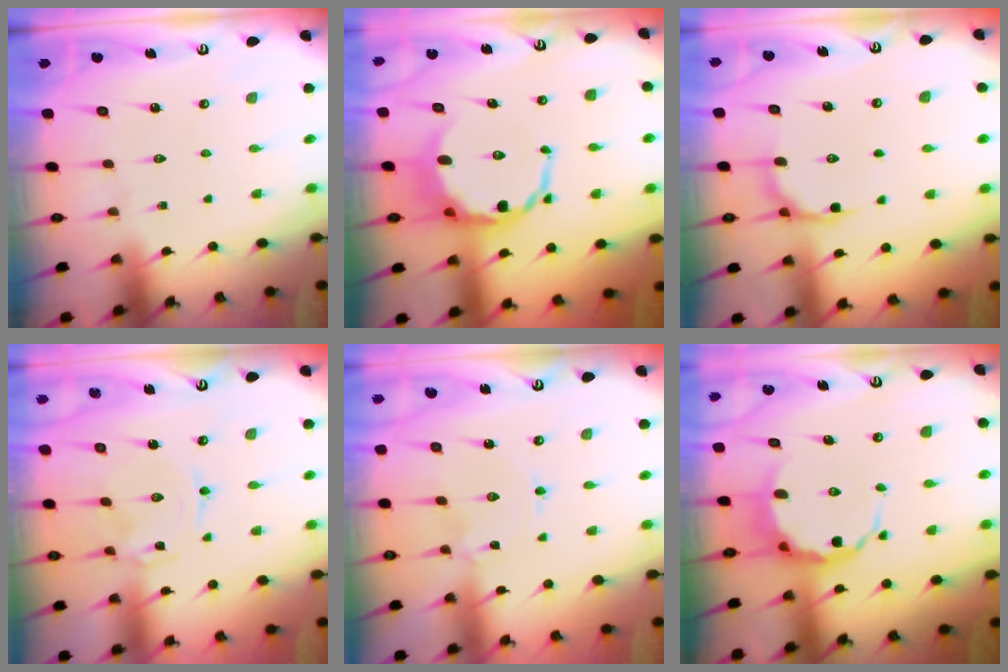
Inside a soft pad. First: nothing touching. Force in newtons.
{"total": 9.7, "press": 9.3, "slide": 2.7}
{"total": 5.4, "press": 4.7, "slide": 2.5}
{"total": 1.1, "press": 1.1, "slide": 0.2}
{"total": 0.6, "press": 0.6, "slide": 0.1}
{"total": 5.8, "press": 5.3, "slide": 2.2}